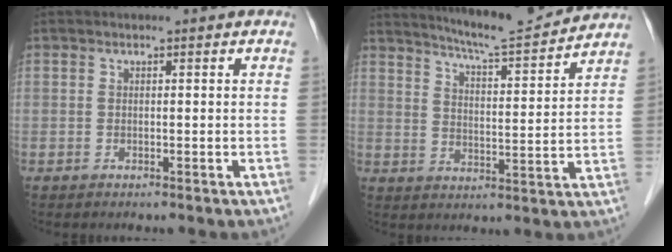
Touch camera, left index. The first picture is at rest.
{"total": 12.3, "force": [11.6, -0.2, 3.9], "torque": [-0.068, -0.005, 0.169]}